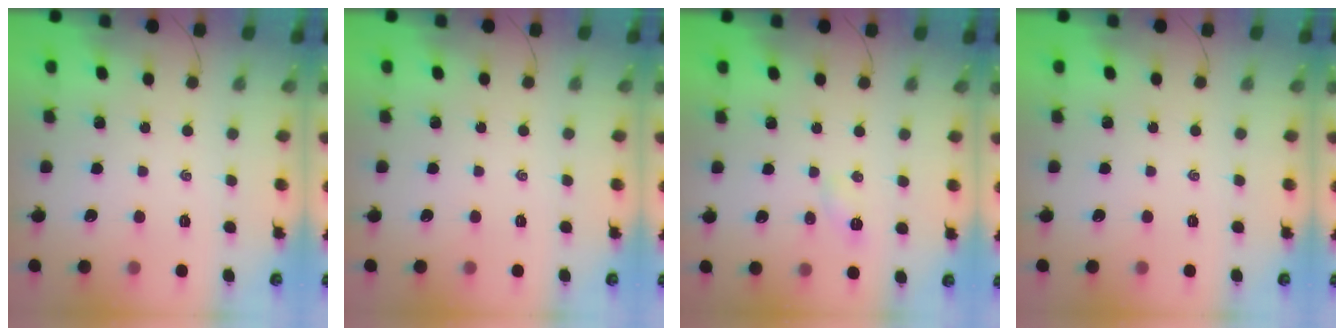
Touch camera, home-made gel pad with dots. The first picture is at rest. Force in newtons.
{"total": 0.0}
{"total": 2.9, "press": 2.8, "slide": 0.8}
{"total": 0.0}